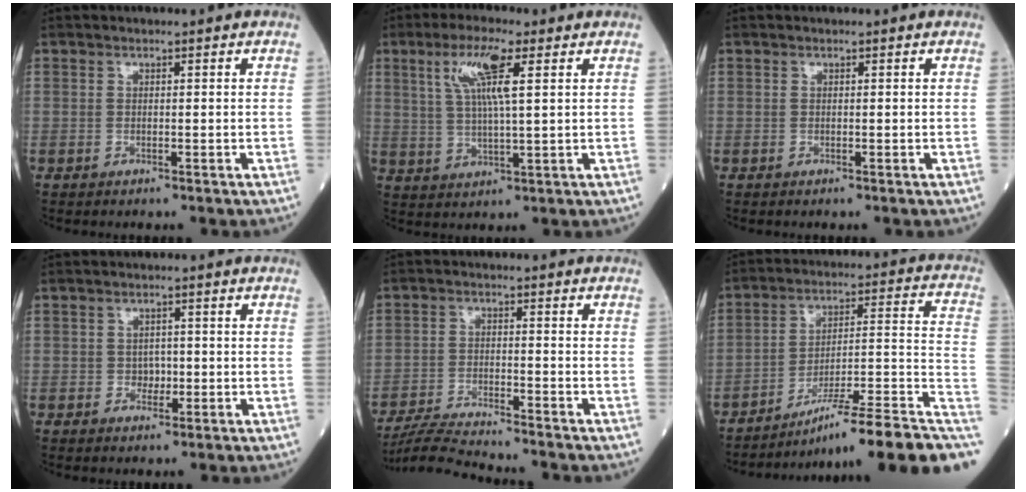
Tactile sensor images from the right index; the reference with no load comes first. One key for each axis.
{"total": 8.3, "fx": 3.3, "fy": 0.7, "fz": 7.6, "tx": -0.153, "ty": 0.008, "tz": 0.062}
{"total": 0.0}
{"total": 1.8, "fx": -0.4, "fy": 1.5, "fz": 1.0, "tx": -0.007, "ty": 0.005, "tz": -0.005}
{"total": 7.5, "fx": -7.2, "fy": -1.0, "fz": 1.9, "tx": -0.032, "ty": -0.019, "tz": -0.129}
{"total": 19.9, "fx": -14.0, "fy": 0.2, "fz": 14.2, "tx": -0.136, "ty": 0.029, "tz": -0.218}